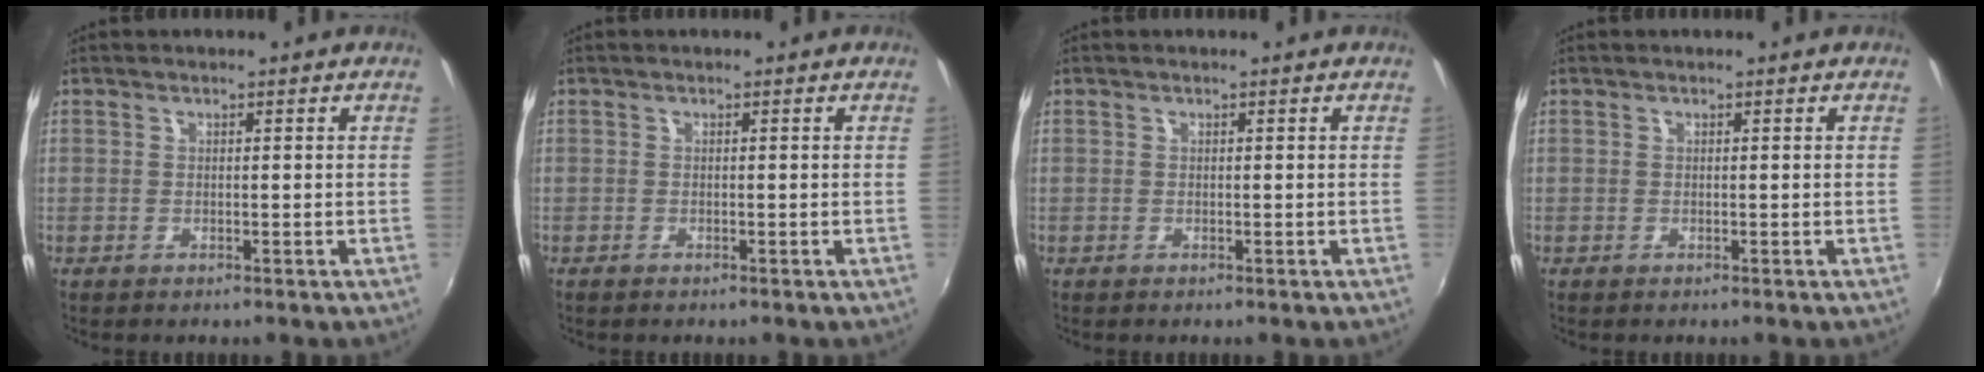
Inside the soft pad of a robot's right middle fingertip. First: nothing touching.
{"total": 0.6, "force": [-0.6, 0.2, 0.2], "torque": [-0.006, -0.003, -0.012]}
{"total": 0.0}
{"total": 0.0}